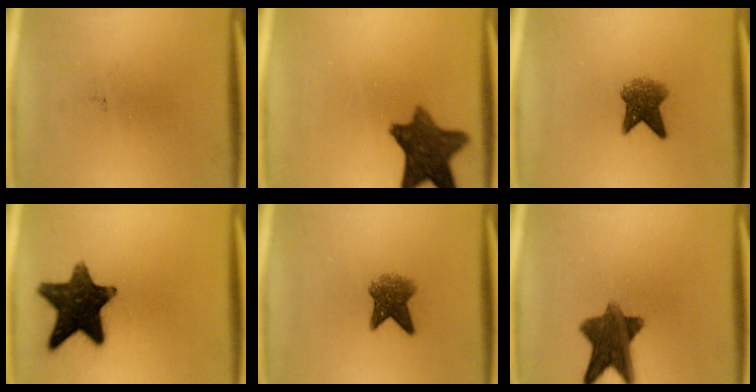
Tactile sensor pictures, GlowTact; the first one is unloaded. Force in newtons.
{"total": 10.8}
{"total": 5.2}
{"total": 14.6}
{"total": 5.2}
{"total": 9.9}